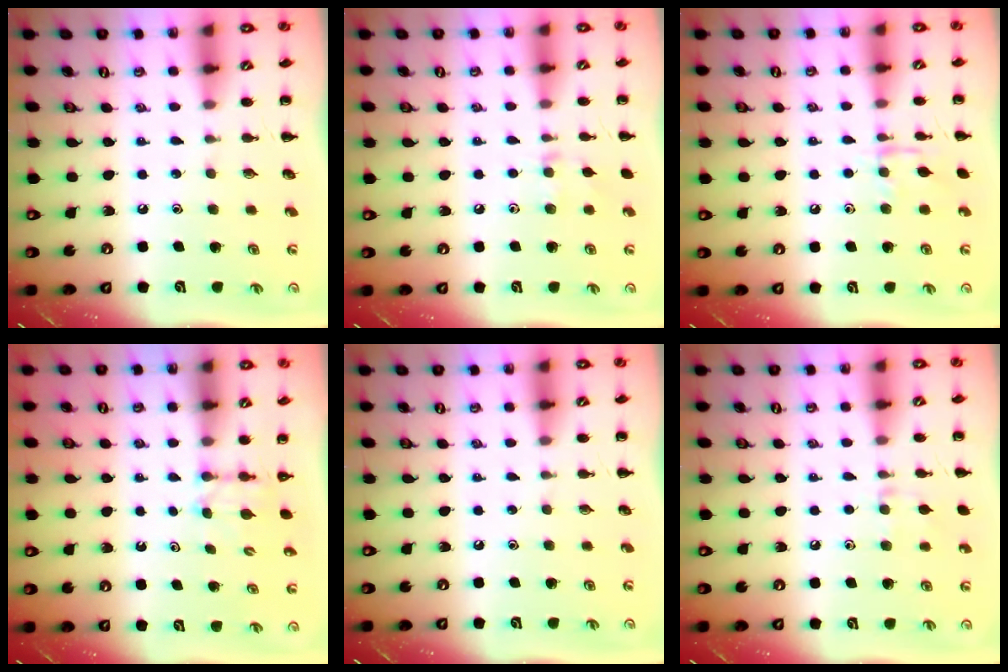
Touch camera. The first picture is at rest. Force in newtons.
{"total": 6.2, "press": 6.0, "slide": 1.5}
{"total": 7.8, "press": 7.8, "slide": 0.9}
{"total": 2.8, "press": 2.6, "slide": 1.1}
{"total": 0.0}
{"total": 6.9, "press": 6.5, "slide": 2.3}